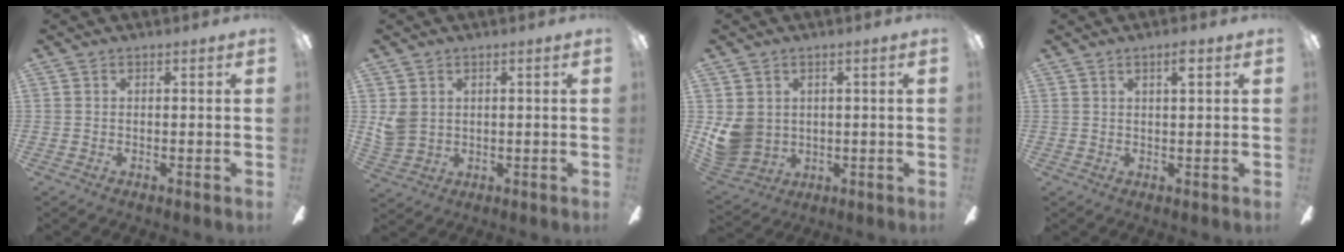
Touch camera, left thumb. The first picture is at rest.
{"total": 4.7, "force": [1.2, 4.1, 2.0], "torque": [-0.036, 0.009, 0.028]}
{"total": 7.9, "force": [1.2, 7.2, 3.1], "torque": [-0.081, -0.004, 0.027]}
{"total": 2.9, "force": [1.8, 0.4, 2.2], "torque": [-0.041, 0.000, 0.028]}